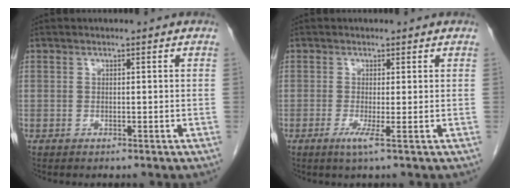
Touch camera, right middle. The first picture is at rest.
{"total": 2.0, "force": [-0.8, -0.5, 1.8], "torque": [-0.036, -0.006, -0.014]}